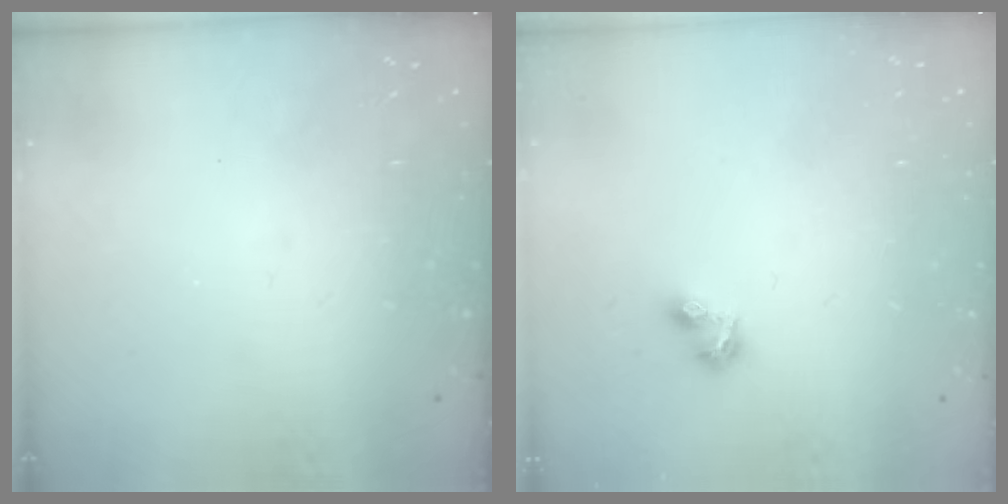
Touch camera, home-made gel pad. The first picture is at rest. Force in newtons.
{"total": 3.4, "press": 3.3, "slide": 1.0}